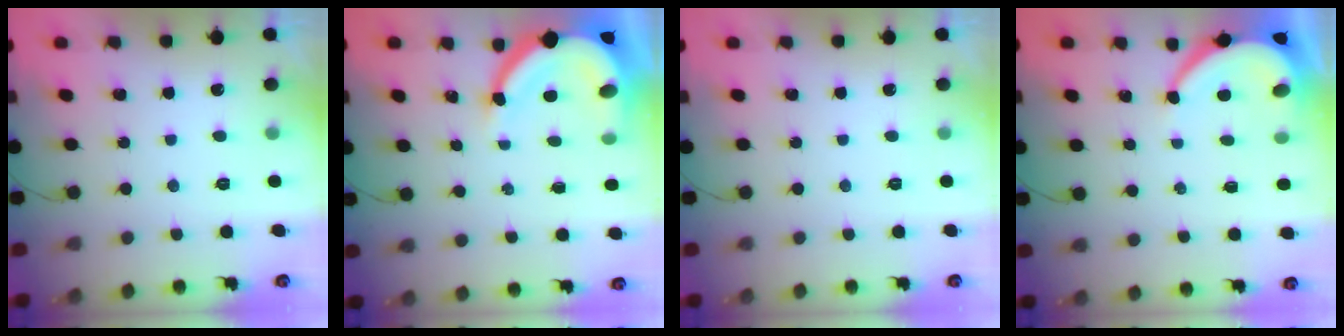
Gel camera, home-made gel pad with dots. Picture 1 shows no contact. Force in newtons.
{"total": 12.5, "press": 12.4, "slide": 1.5}
{"total": 0.0}
{"total": 8.0, "press": 8.0, "slide": 0.7}